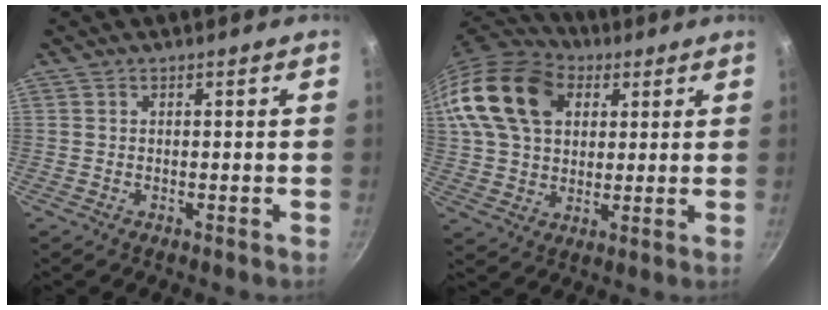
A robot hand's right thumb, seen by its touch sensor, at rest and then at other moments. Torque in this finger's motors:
{"motor_torque": [1.58, 3.39, 0.82, -0.57, 0.20]}